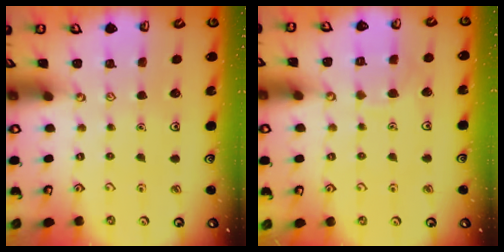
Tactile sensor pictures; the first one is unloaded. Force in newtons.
{"total": 5.2, "press": 5.1, "slide": 0.4}